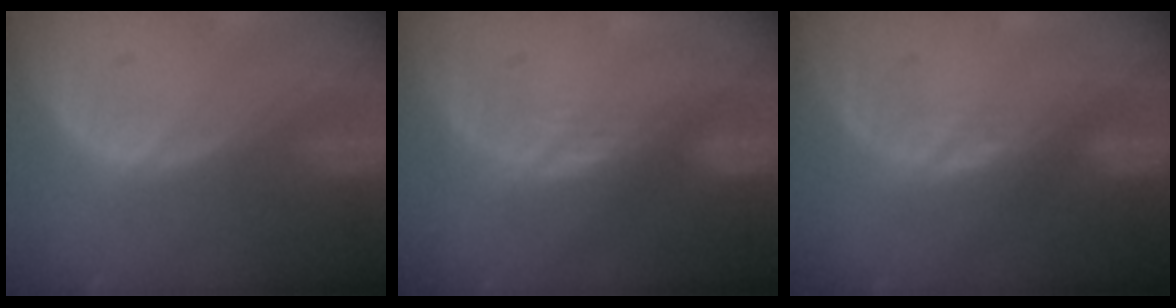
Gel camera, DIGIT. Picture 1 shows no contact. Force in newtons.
{"total": 2.4, "press": 1.9, "slide": 1.4}
{"total": 1.4, "press": 1.4, "slide": 0.3}